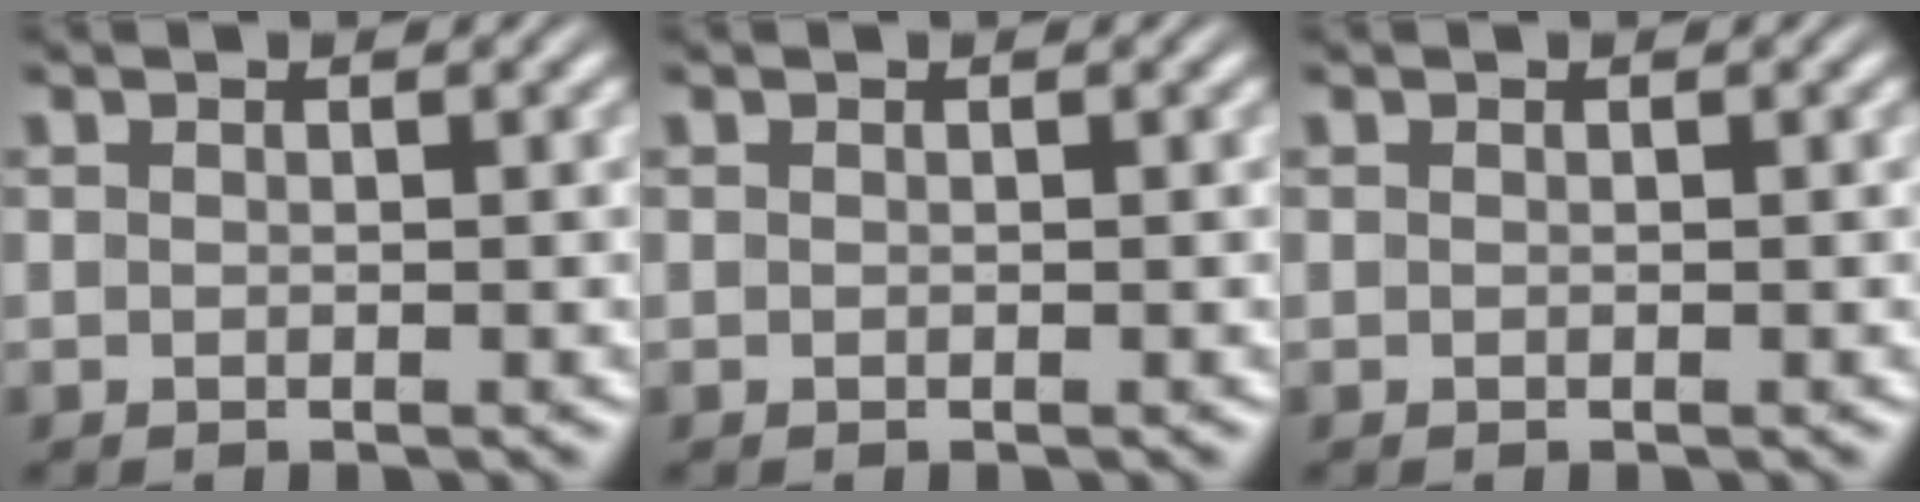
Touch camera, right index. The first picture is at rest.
{"total": 0.0}
{"total": 0.0}